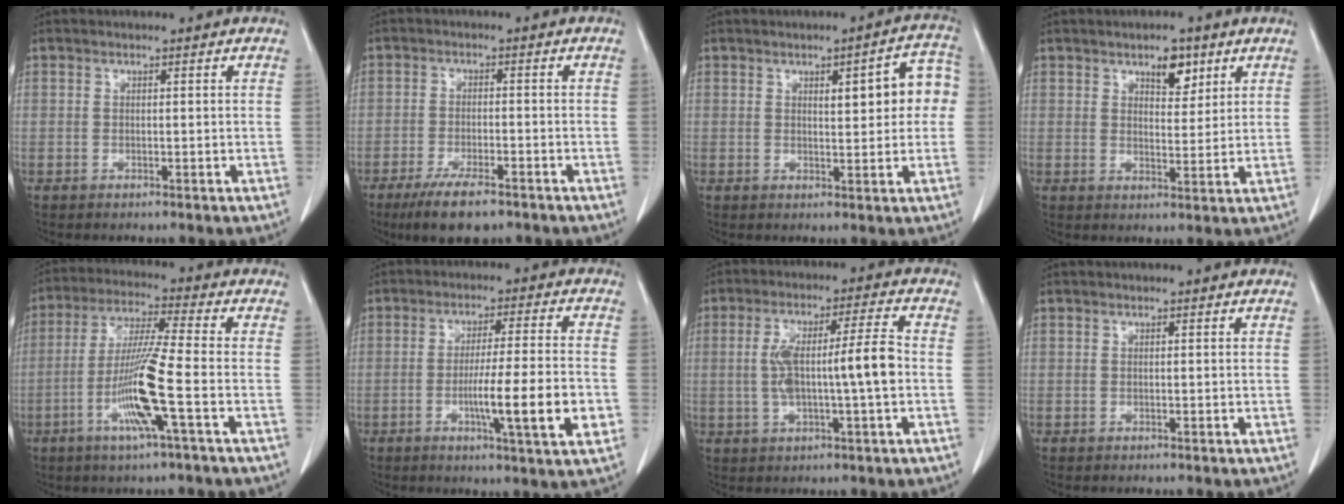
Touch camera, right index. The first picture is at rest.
{"total": 7.7, "force": [-5.5, 2.1, 5.0], "torque": [-0.087, -0.012, -0.089]}
{"total": 7.8, "force": [1.4, 2.3, 7.3], "torque": [-0.086, 0.025, 0.017]}
{"total": 4.6, "force": [2.8, 2.1, 3.0], "torque": [-0.043, 0.000, 0.044]}
{"total": 11.2, "force": [-3.7, -0.7, 10.6], "torque": [-0.211, -0.011, -0.077]}
{"total": 11.6, "force": [-3.1, 0.0, 11.2], "torque": [-0.176, -0.012, -0.053]}
{"total": 9.8, "force": [-0.7, 0.8, 9.8], "torque": [-0.176, 0.020, -0.013]}
{"total": 0.0}